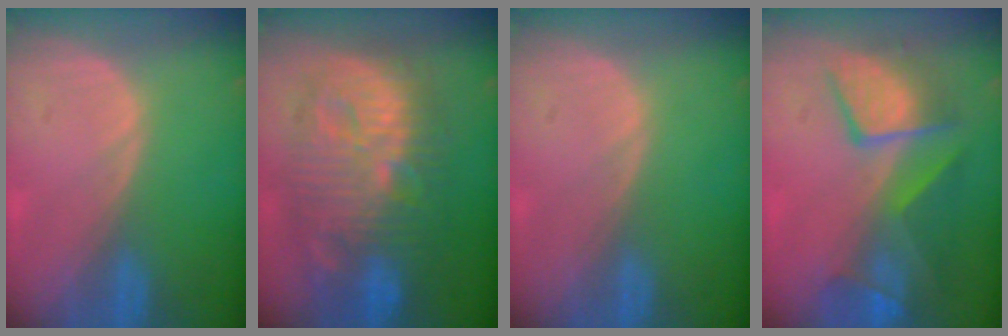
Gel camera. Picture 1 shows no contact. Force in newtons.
{"total": 13.5, "press": 13.4, "slide": 1.4}
{"total": 0.0}
{"total": 9.6, "press": 8.7, "slide": 4.1}